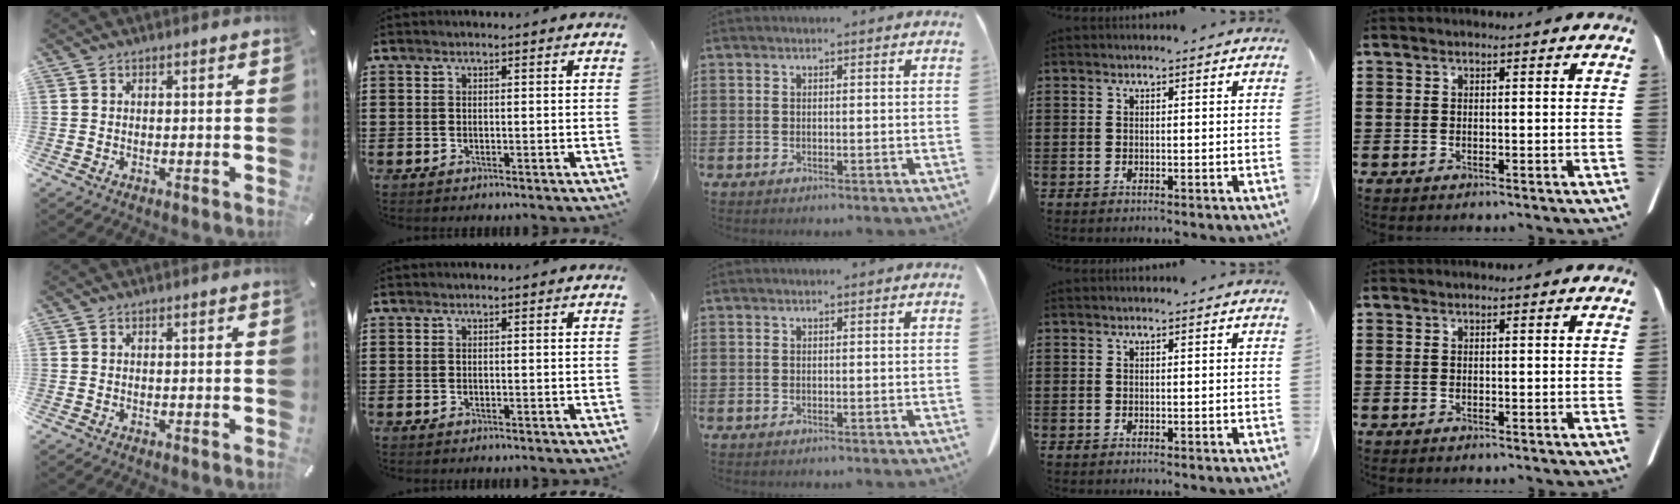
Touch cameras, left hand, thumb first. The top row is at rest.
{}